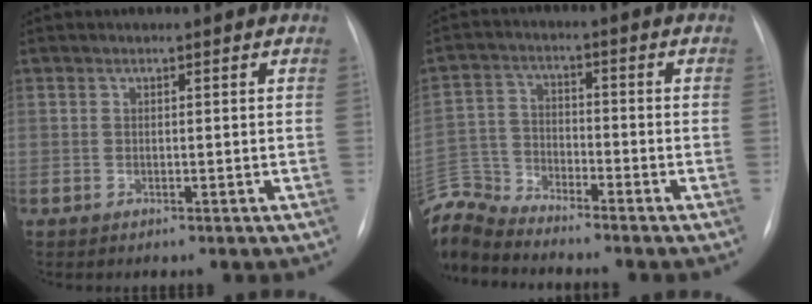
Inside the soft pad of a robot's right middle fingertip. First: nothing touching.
{"total": 8.8, "force": [-8.8, 0.0, 0.5], "torque": [-0.023, 0.011, -0.177]}